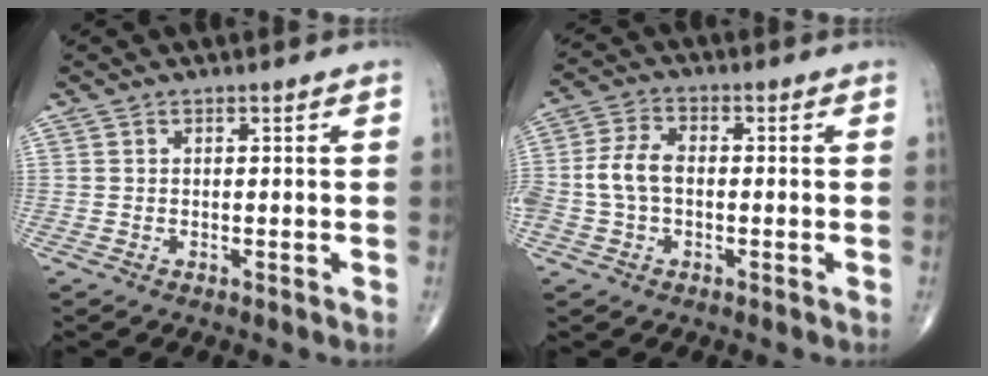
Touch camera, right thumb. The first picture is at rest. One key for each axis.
{"total": 7.0, "fx": -0.7, "fy": 4.5, "fz": 5.3, "tx": -0.118, "ty": 0.019, "tz": -0.019}